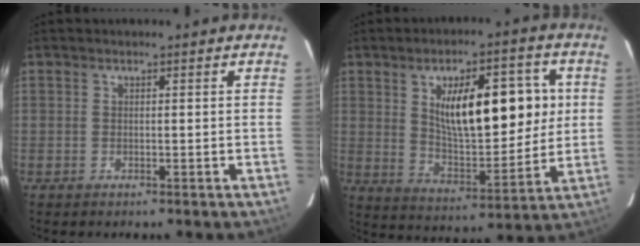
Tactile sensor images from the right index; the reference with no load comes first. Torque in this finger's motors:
{"motor_torque": [1.79, 0.35, 0.58, 0.11]}